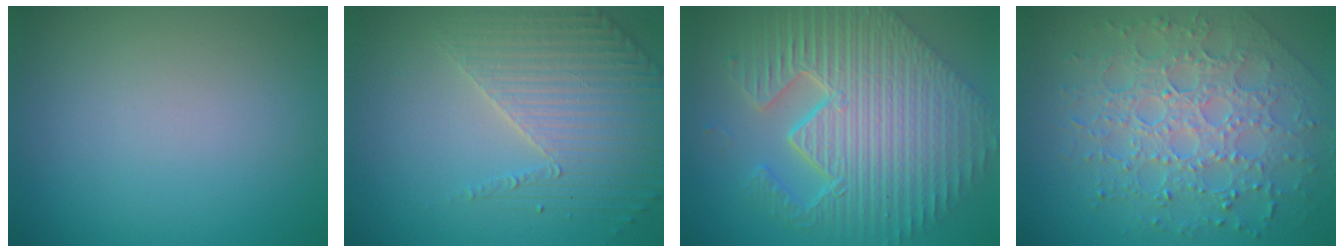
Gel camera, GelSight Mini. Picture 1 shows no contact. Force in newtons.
{"total": 3.8, "press": 3.6, "slide": 1.1}
{"total": 11.9, "press": 7.9, "slide": 8.9}
{"total": 8.0, "press": 5.6, "slide": 5.7}